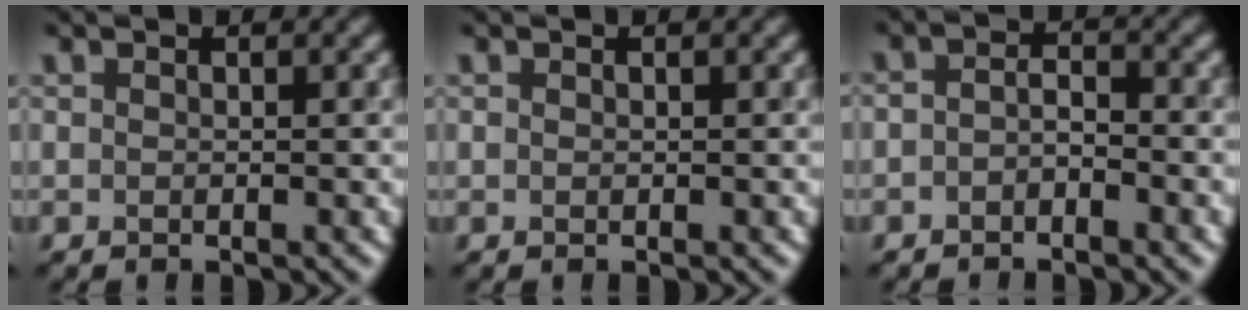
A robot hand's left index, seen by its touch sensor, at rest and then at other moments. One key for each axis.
{"total": 0.0}
{"total": 1.6, "fx": -1.5, "fy": -0.2, "fz": 0.5, "tx": -0.025, "ty": 0.000, "tz": -0.011}